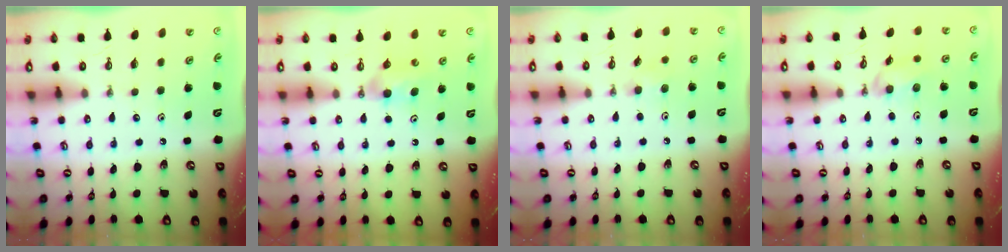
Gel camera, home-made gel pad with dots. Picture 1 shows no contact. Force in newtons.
{"total": 5.0, "press": 4.6, "slide": 1.9}
{"total": 5.7, "press": 5.5, "slide": 1.5}
{"total": 6.4, "press": 6.2, "slide": 1.6}